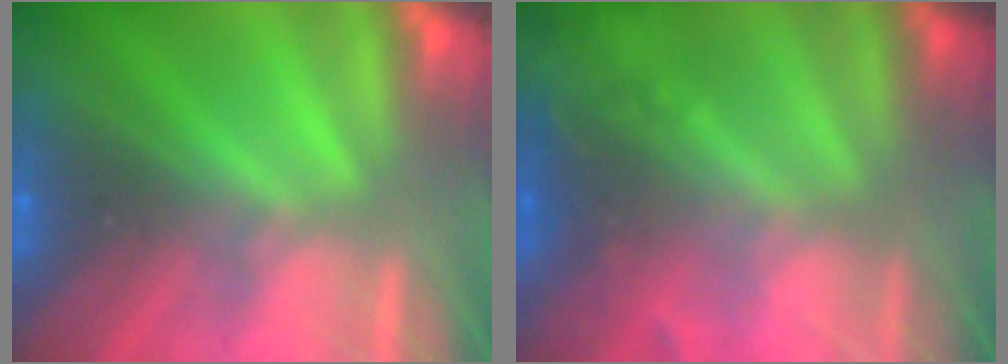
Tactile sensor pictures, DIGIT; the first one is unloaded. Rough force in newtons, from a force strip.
{"total": 2.2}